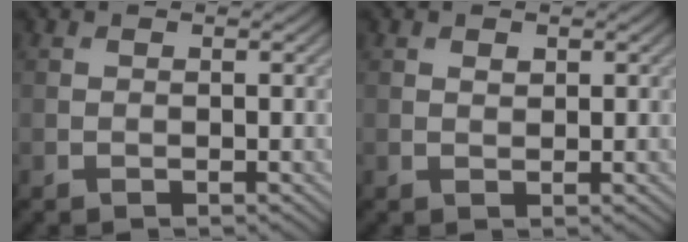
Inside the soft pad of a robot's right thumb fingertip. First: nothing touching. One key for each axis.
{"total": 0.8, "fx": 0.5, "fy": 0.5, "fz": 0.5, "tx": -0.008, "ty": -0.004, "tz": 0.010}